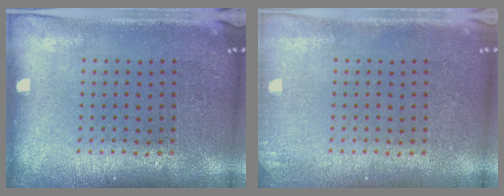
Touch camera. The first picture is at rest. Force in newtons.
{"total": 0.9, "press": 0.9, "slide": 0.2}